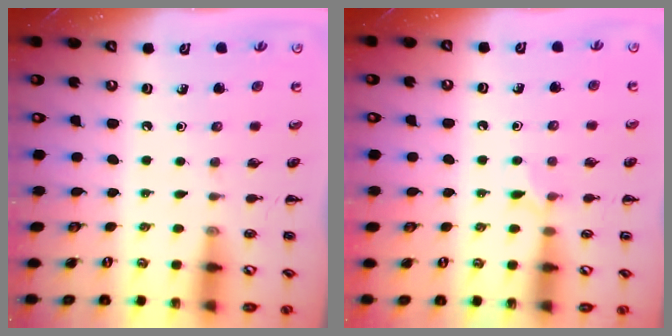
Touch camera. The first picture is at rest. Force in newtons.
{"total": 5.5, "press": 5.2, "slide": 1.9}